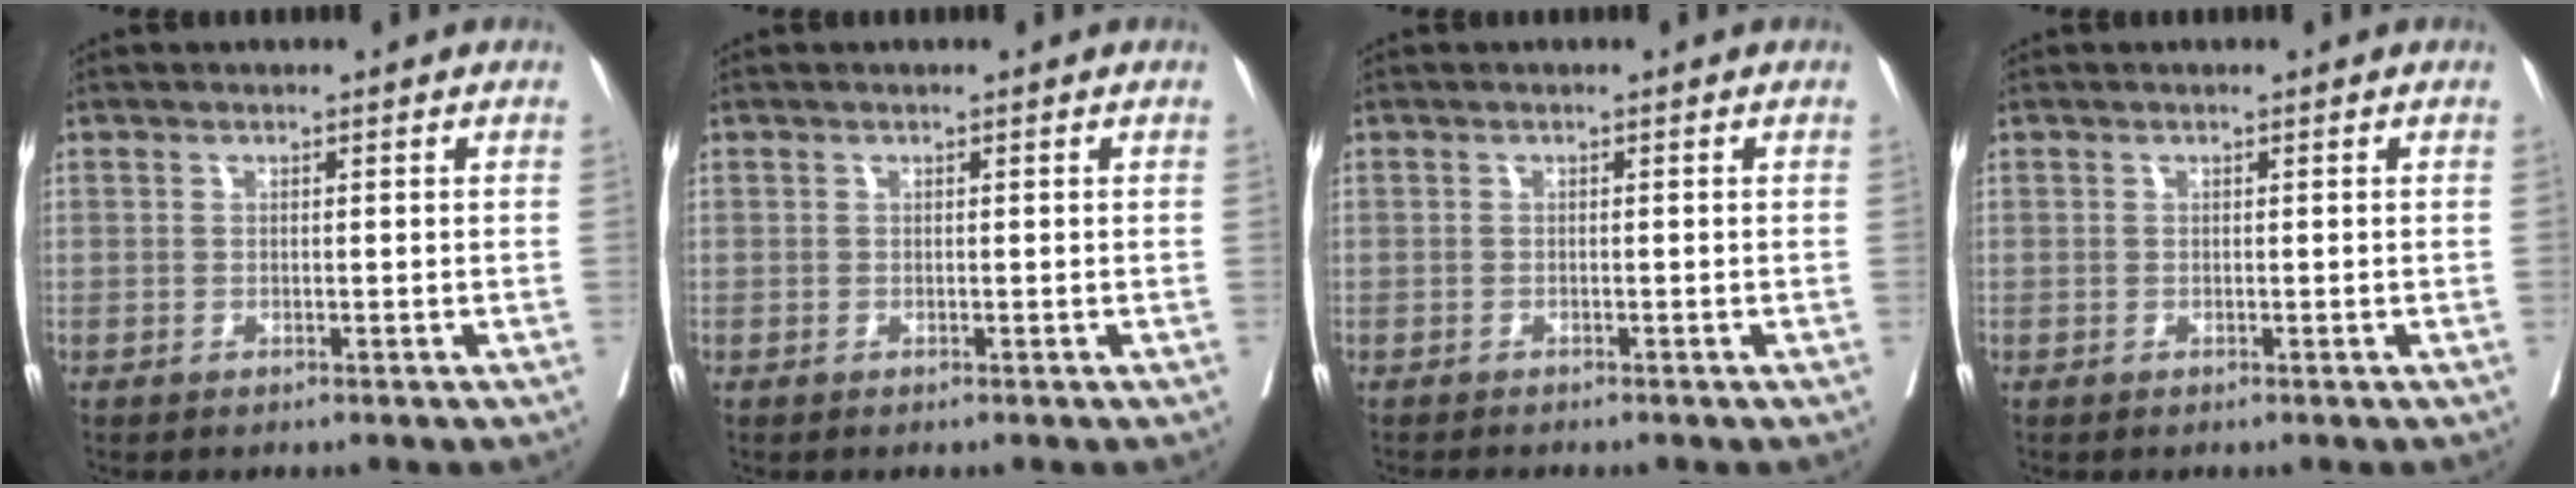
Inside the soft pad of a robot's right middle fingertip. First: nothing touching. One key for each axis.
{"total": 0.0}
{"total": 1.4, "fx": -1.3, "fy": 0.0, "fz": 0.4, "tx": -0.008, "ty": -0.004, "tz": -0.021}
{"total": 0.0}